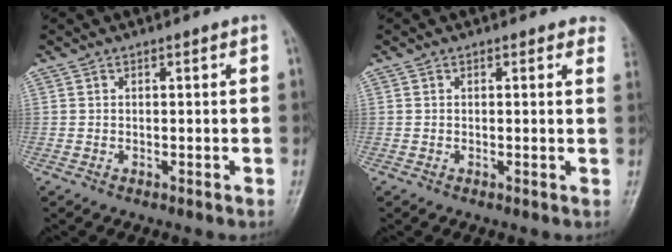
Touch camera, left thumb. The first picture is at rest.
{"total": 2.6, "force": [2.2, 1.2, 0.6], "torque": [0.019, -0.007, 0.001]}